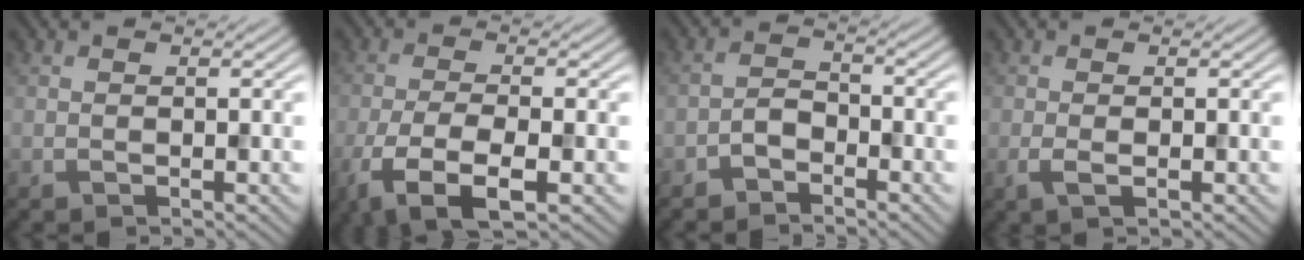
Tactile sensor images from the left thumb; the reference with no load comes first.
{"total": 7.8, "force": [-3.9, 2.9, 6.1], "torque": [-0.129, -0.013, -0.079]}
{"total": 2.7, "force": [-2.0, 1.4, 1.1], "torque": [-0.020, 0.008, -0.049]}
{"total": 1.9, "force": [-0.7, 0.9, 1.6], "torque": [-0.041, -0.005, -0.016]}